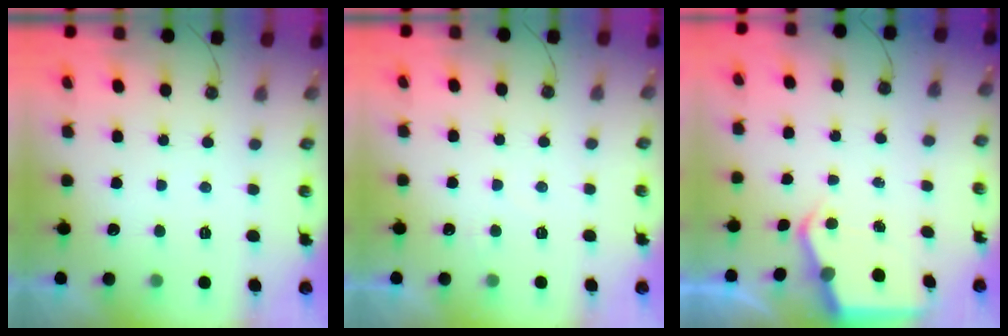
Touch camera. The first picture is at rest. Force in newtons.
{"total": 3.9, "press": 3.8, "slide": 0.5}
{"total": 3.9, "press": 3.9, "slide": 0.5}